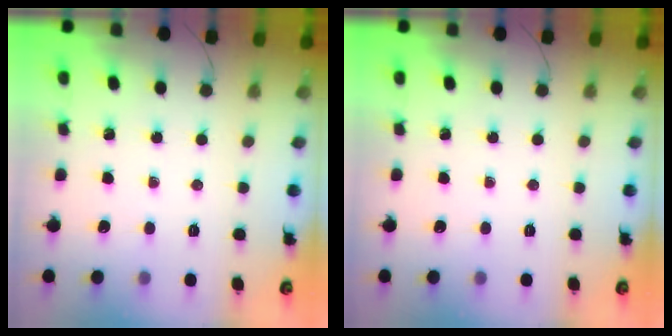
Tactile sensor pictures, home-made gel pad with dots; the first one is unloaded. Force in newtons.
{"total": 0.0}